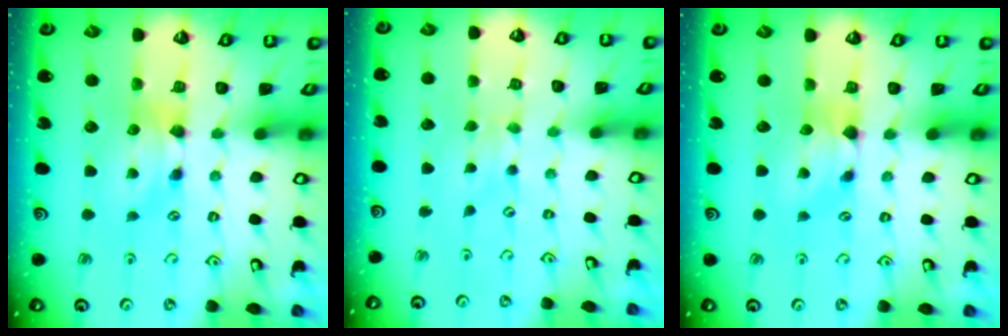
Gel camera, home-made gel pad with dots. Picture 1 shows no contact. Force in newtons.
{"total": 2.5, "press": 2.5, "slide": 0.3}
{"total": 0.9, "press": 0.2, "slide": 0.8}